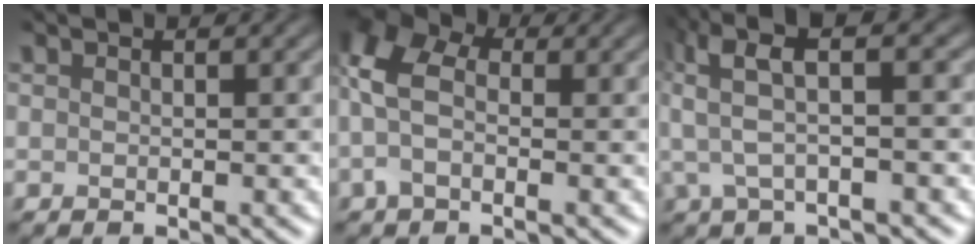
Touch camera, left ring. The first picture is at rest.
{"total": 5.3, "force": [0.3, 3.5, 4.0], "torque": [-0.107, 0.007, -0.006]}
{"total": 5.8, "force": [1.6, 1.5, 5.4], "torque": [-0.104, 0.018, 0.027]}